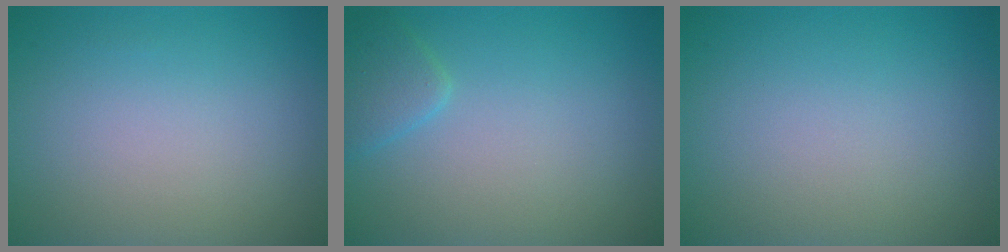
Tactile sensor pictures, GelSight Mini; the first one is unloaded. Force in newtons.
{"total": 1.8, "press": 1.8, "slide": 0.1}
{"total": 0.0}